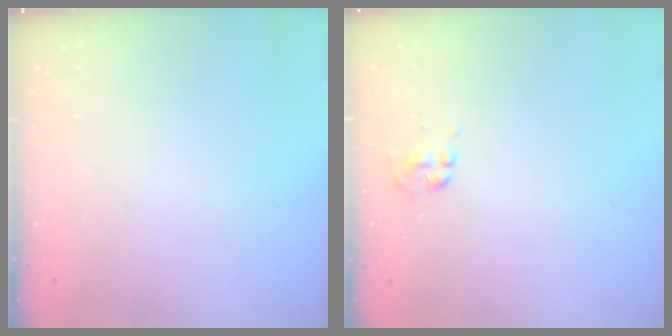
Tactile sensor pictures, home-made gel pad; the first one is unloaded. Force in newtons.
{"total": 0.0}